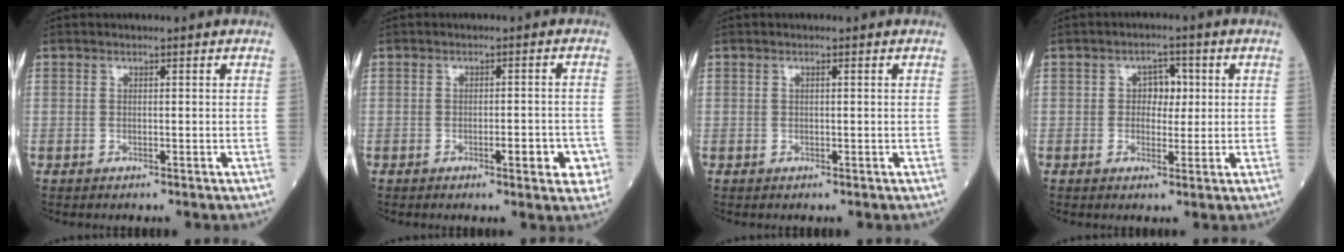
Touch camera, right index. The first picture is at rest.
{"total": 4.6, "force": [-1.8, 1.1, 4.1], "torque": [-0.045, 0.001, -0.021]}
{"total": 0.0}
{"total": 3.6, "force": [0.6, 2.4, 2.6], "torque": [-0.031, 0.008, 0.007]}